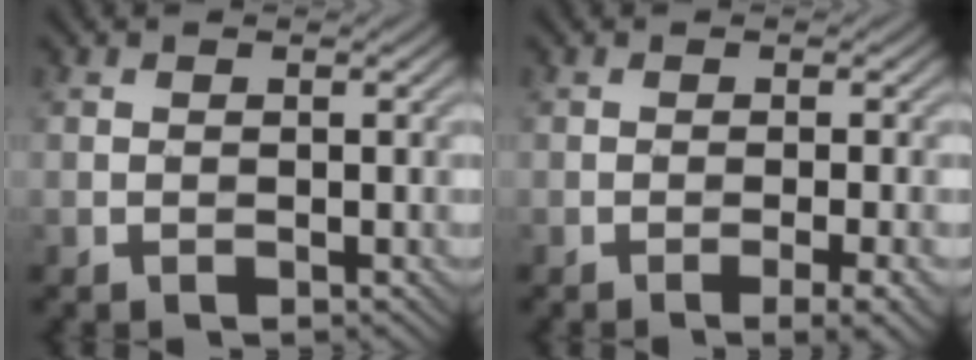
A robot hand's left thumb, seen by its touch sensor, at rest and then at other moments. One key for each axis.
{"total": 2.4, "fx": -1.1, "fy": 0.1, "fz": 2.1, "tx": -0.039, "ty": 0.008, "tz": -0.022}